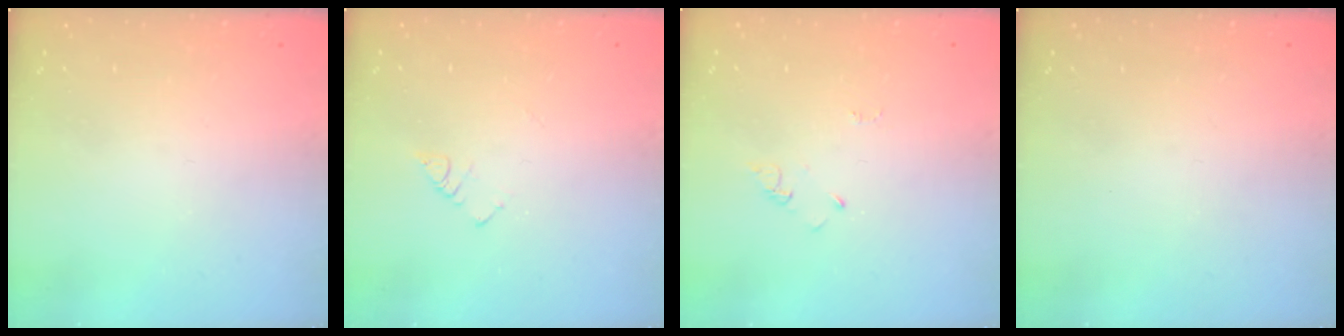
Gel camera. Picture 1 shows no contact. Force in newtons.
{"total": 3.9, "press": 3.9, "slide": 0.4}
{"total": 2.9, "press": 2.9, "slide": 0.3}
{"total": 0.0}